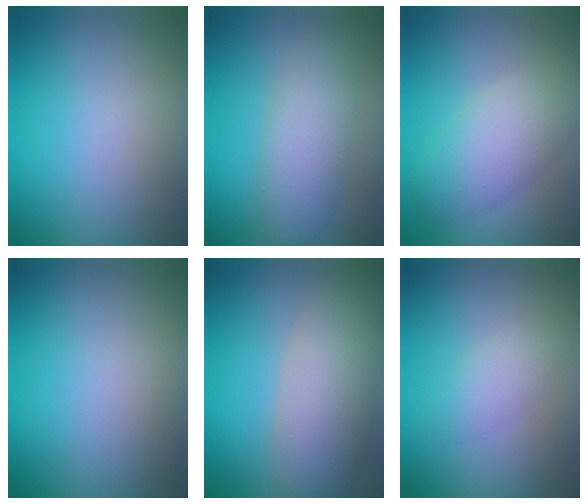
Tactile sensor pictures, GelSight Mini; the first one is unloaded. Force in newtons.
{"total": 4.0, "press": 4.0, "slide": 0.0}
{"total": 4.6, "press": 4.6, "slide": 0.3}
{"total": 0.0}
{"total": 5.7, "press": 5.7, "slide": 0.4}
{"total": 1.8, "press": 1.8, "slide": 0.0}